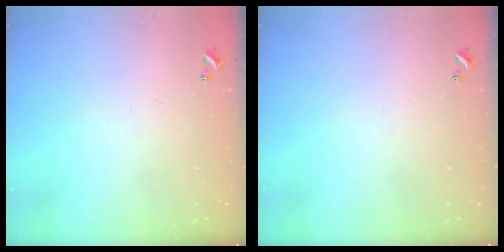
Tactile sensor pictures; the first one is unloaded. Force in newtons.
{"total": 0.0}